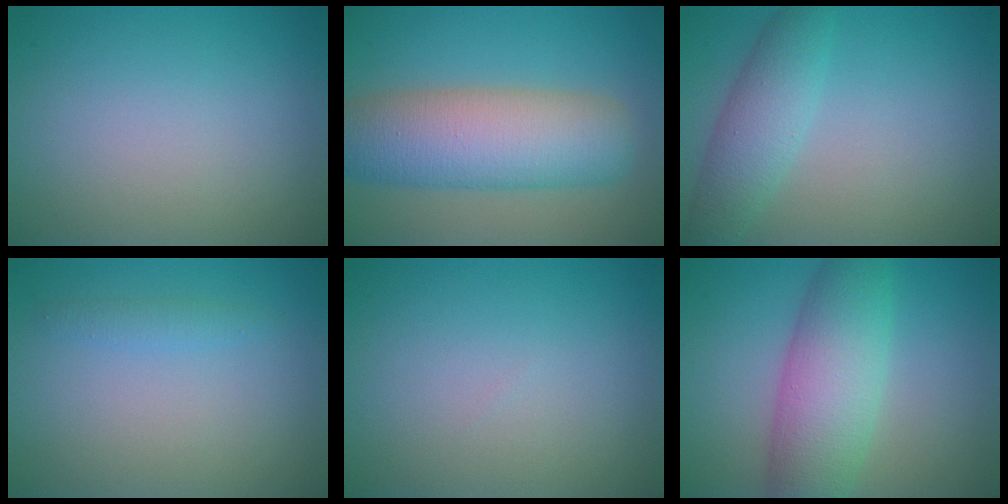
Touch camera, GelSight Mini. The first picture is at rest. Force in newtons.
{"total": 8.9, "press": 8.9, "slide": 0.2}
{"total": 3.9, "press": 3.9, "slide": 0.1}
{"total": 1.1, "press": 1.1, "slide": 0.1}
{"total": 0.0}
{"total": 7.3, "press": 7.3, "slide": 0.2}